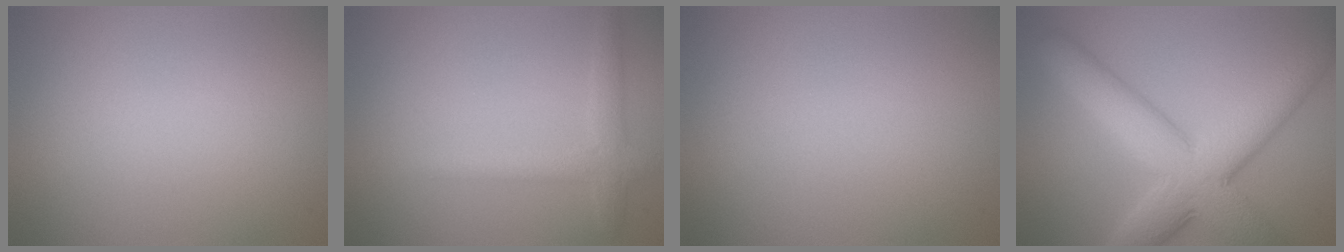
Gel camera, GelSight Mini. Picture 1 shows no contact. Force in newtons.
{"total": 2.4, "press": 2.4, "slide": 0.1}
{"total": 0.0}
{"total": 8.8, "press": 8.8, "slide": 0.1}